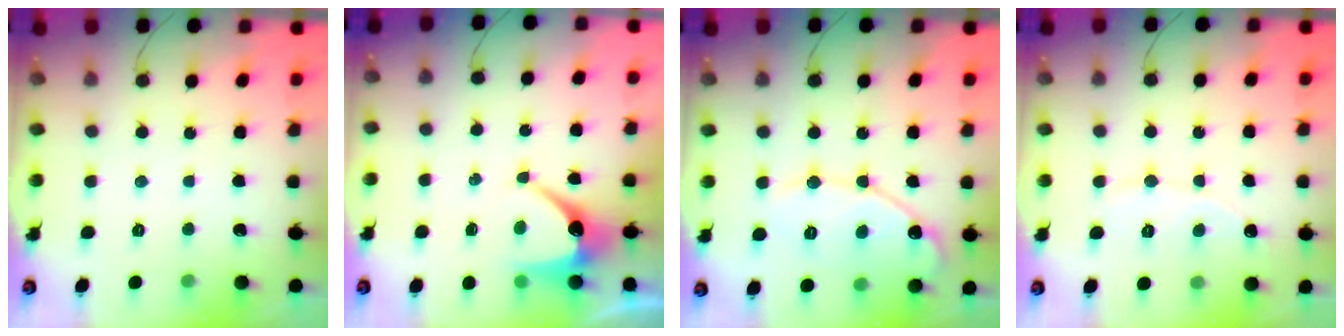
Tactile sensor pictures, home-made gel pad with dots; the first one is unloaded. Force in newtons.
{"total": 7.2, "press": 7.2, "slide": 0.3}
{"total": 12.2, "press": 12.1, "slide": 1.0}
{"total": 6.4, "press": 6.4, "slide": 0.4}